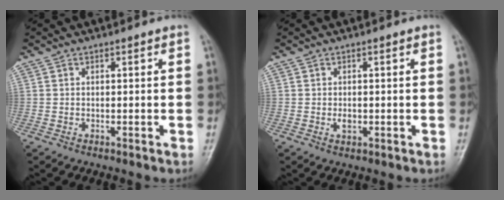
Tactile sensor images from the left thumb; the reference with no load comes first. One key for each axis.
{"total": 1.7, "fx": 0.0, "fy": 1.0, "fz": 1.4, "tx": -0.018, "ty": -0.002, "tz": 0.001}